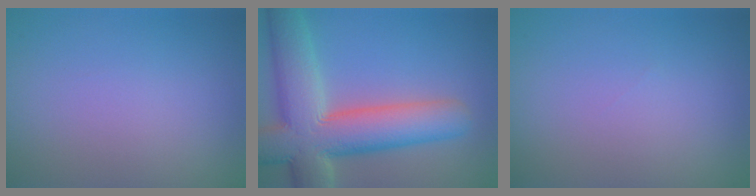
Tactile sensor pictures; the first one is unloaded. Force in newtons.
{"total": 11.8, "press": 11.8, "slide": 1.0}
{"total": 0.0}